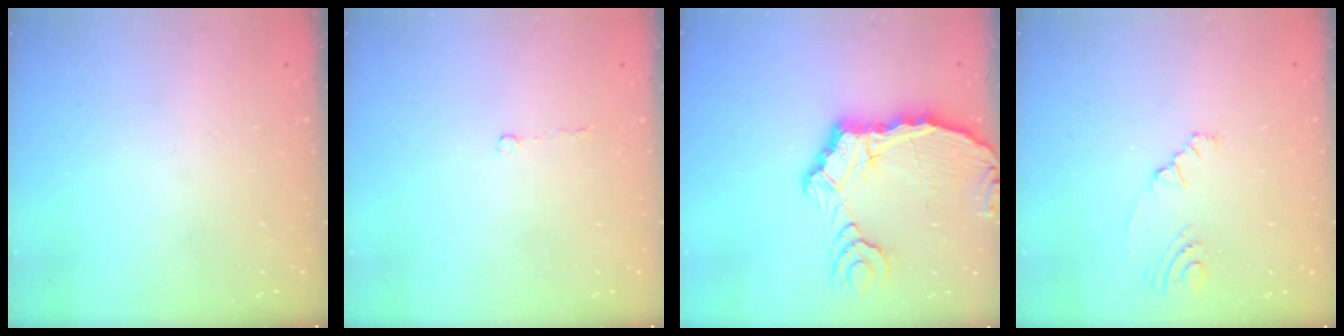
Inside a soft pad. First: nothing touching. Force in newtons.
{"total": 2.6, "press": 2.5, "slide": 0.5}
{"total": 10.7, "press": 10.7, "slide": 1.4}
{"total": 5.3, "press": 1.4, "slide": 5.1}